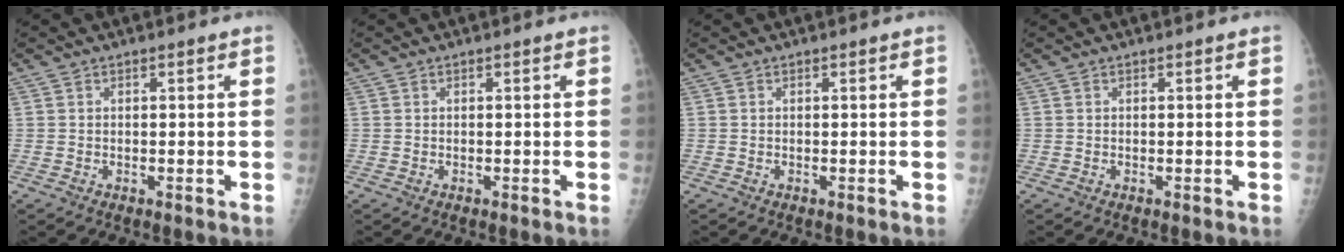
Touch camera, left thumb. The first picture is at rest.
{"total": 0.0}
{"total": 0.0}
{"total": 0.0}